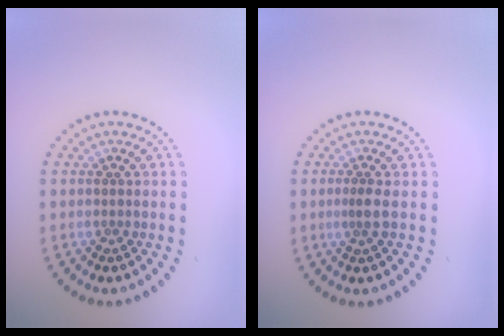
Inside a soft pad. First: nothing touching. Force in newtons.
{"total": 0.9, "press": 0.6, "slide": 0.7}